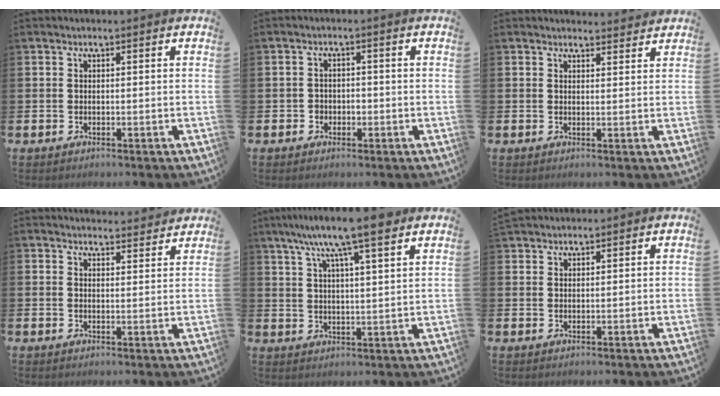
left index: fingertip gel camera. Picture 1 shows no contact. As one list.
[{"total": 1.7, "force": [-0.7, 1.5, 0.3], "torque": [-0.001, 0.000, -0.020]}, {"total": 2.2, "force": [2.2, 0.4, 0.0], "torque": [0.007, -0.014, 0.038]}, {"total": 3.3, "force": [3.3, 0.4, 0.0], "torque": [0.005, -0.025, 0.057]}, {"total": 8.7, "force": [7.1, 0.4, 5.0], "torque": [-0.106, -0.021, 0.124]}, {"total": 1.8, "force": [1.7, 0.5, 0.0], "torque": [0.005, -0.006, 0.031]}]